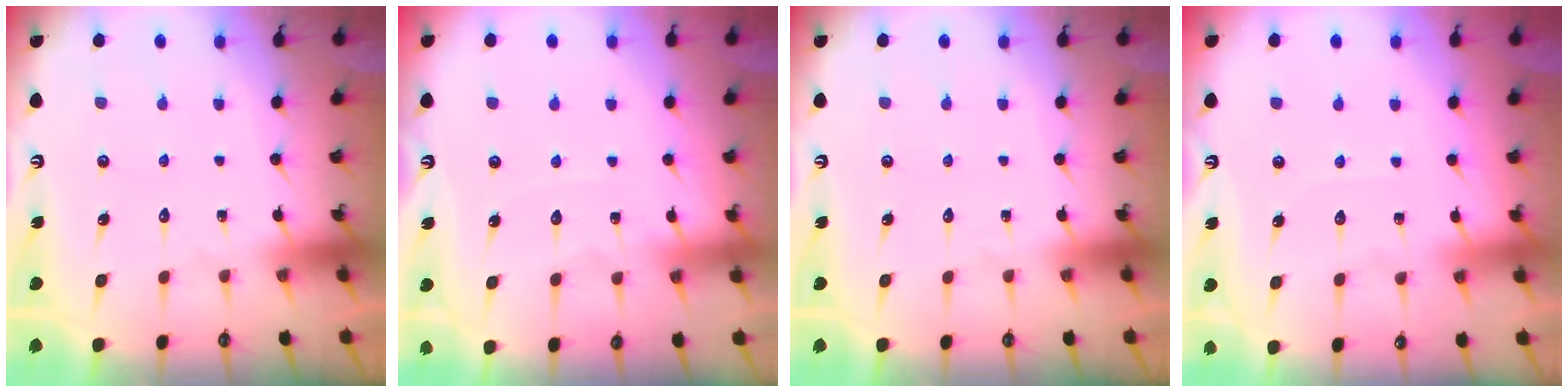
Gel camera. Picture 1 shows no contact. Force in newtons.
{"total": 5.9, "press": 5.9, "slide": 0.5}
{"total": 0.0}
{"total": 2.2, "press": 2.2, "slide": 0.4}